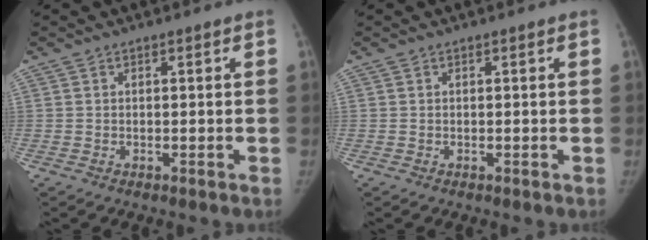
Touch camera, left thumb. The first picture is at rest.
{"total": 0.0}